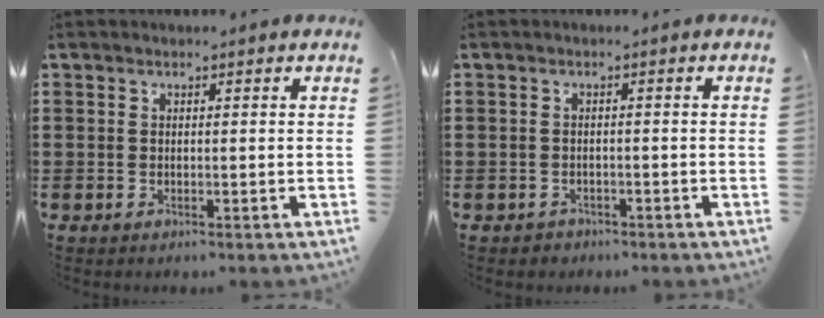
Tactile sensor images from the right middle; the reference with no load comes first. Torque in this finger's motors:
{"motor_torque": [0.40, -0.10, 0.04, 0.01]}